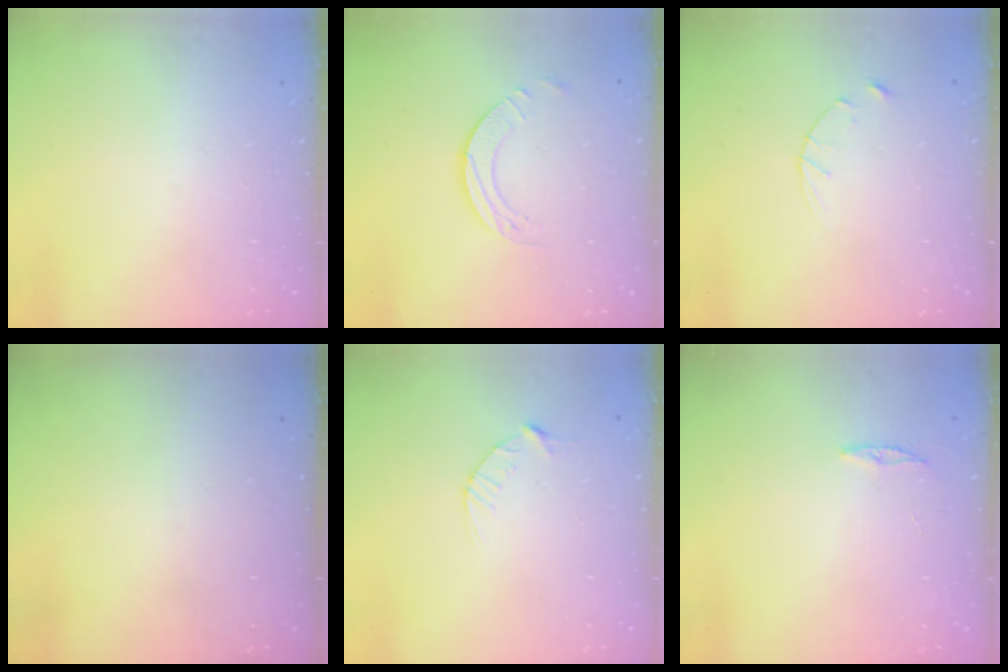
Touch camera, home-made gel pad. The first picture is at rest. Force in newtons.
{"total": 3.7, "press": 3.7, "slide": 0.3}
{"total": 2.8, "press": 2.8, "slide": 0.4}
{"total": 0.0}
{"total": 2.9, "press": 2.9, "slide": 0.4}
{"total": 3.0, "press": 2.9, "slide": 0.3}